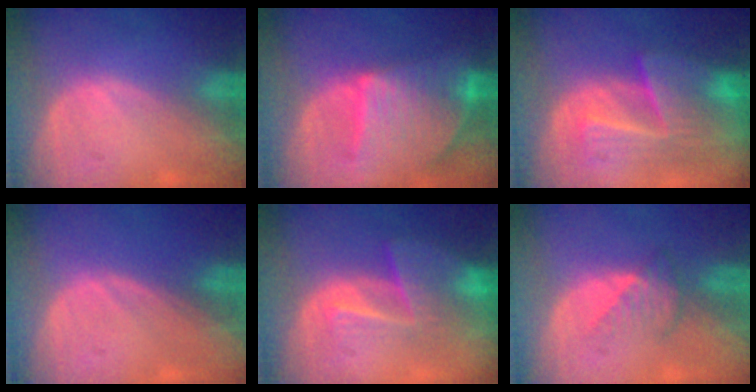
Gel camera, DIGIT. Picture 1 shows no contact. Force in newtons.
{"total": 9.5, "press": 8.2, "slide": 4.7}
{"total": 8.8, "press": 8.3, "slide": 2.9}
{"total": 0.0}
{"total": 6.7, "press": 6.4, "slide": 2.0}
{"total": 3.5, "press": 3.2, "slide": 1.4}